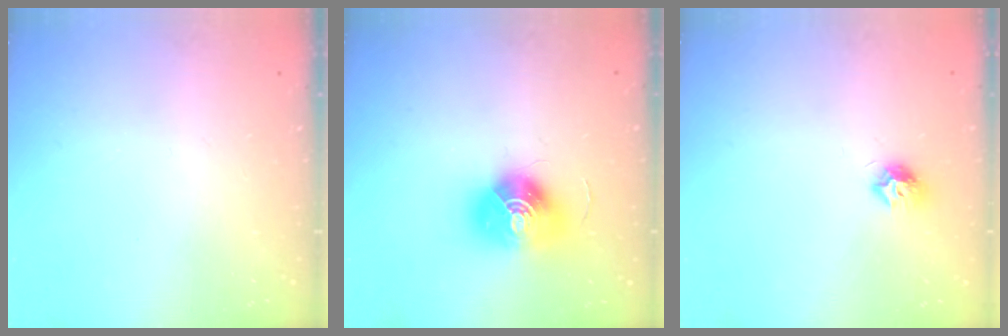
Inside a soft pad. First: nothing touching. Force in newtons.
{"total": 12.7, "press": 12.7, "slide": 0.5}
{"total": 7.5, "press": 7.5, "slide": 0.1}